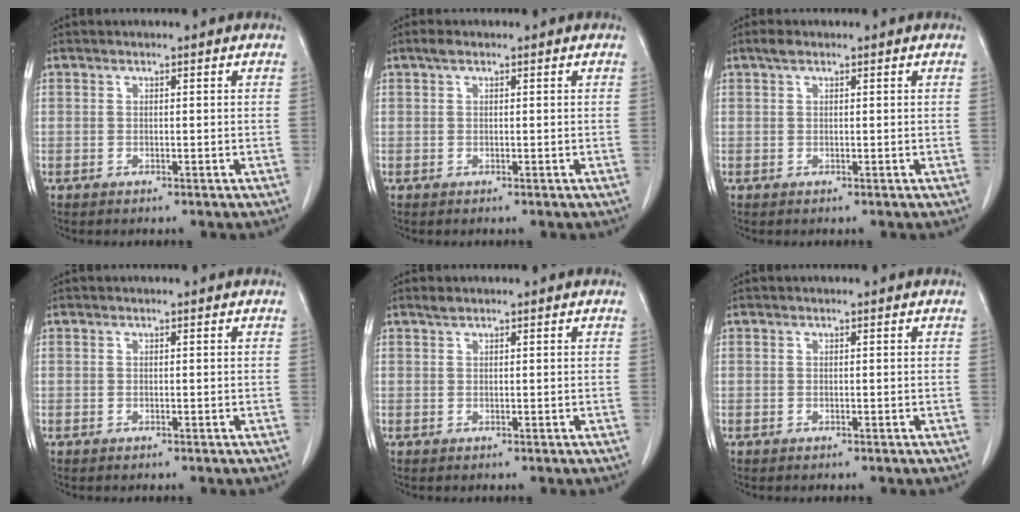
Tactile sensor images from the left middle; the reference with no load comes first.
{"total": 1.0, "force": [0.6, 0.4, 0.6], "torque": [-0.014, 0.013, 0.011]}
{"total": 1.1, "force": [0.8, 0.4, 0.7], "torque": [-0.016, 0.012, 0.015]}
{"total": 0.0}
{"total": 0.7, "force": [0.7, 0.1, 0.3], "torque": [-0.012, 0.003, 0.017]}
{"total": 0.0}